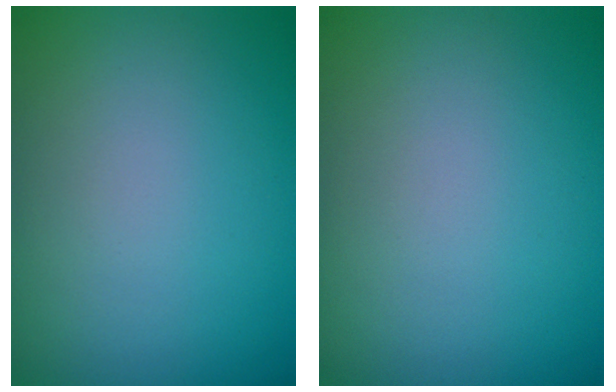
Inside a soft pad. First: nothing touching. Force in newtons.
{"total": 0.0}